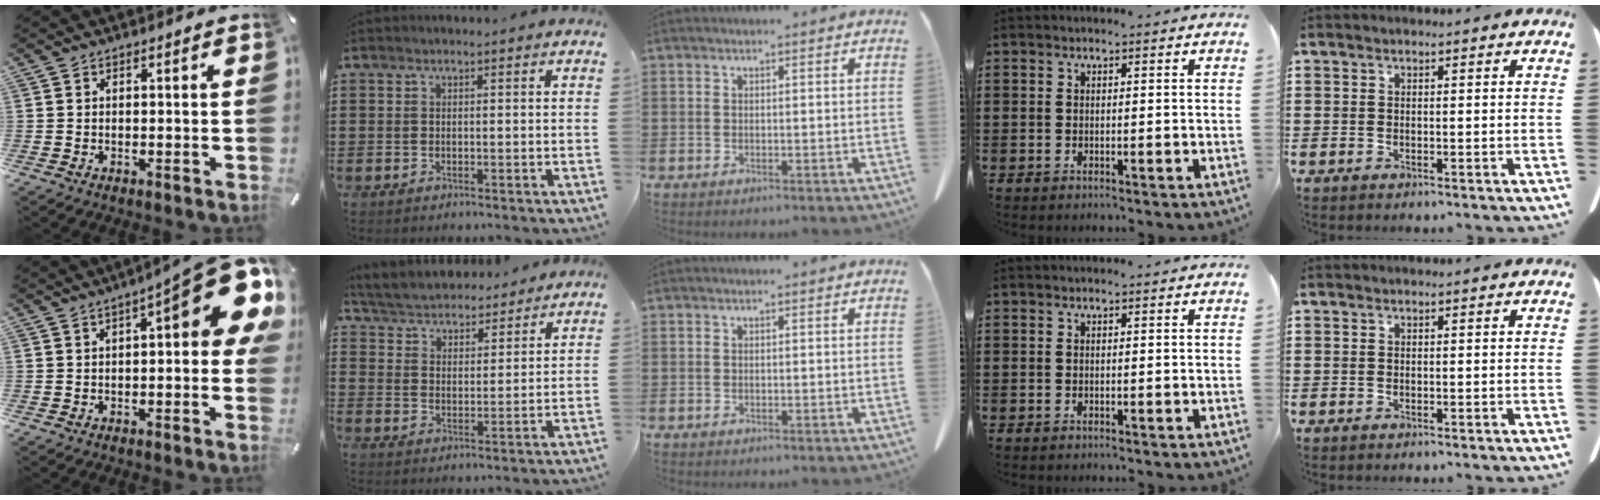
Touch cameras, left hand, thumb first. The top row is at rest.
{"thumb": {"total": 18.0, "force": [6.9, 5.3, 15.8], "torque": [-0.203, -0.050, 0.105]}, "index": {"total": 4.5, "force": [4.5, 0.4, 0.0], "torque": [-0.024, -0.031, 0.075]}}